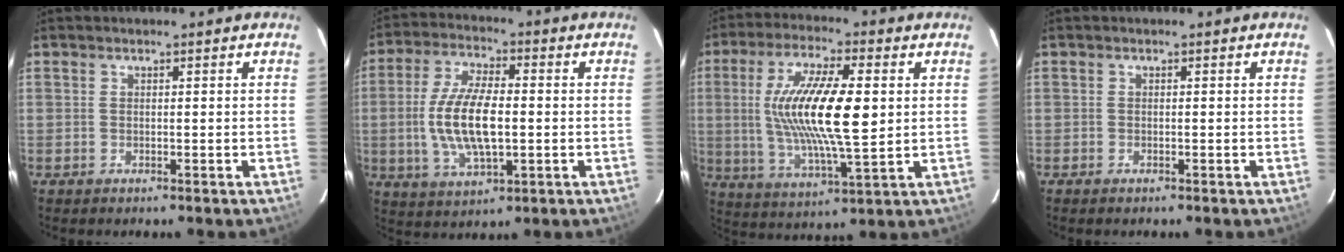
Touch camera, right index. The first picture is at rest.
{"total": 12.7, "force": [-1.1, 5.0, 11.6], "torque": [-0.238, 0.001, -0.018]}
{"total": 17.2, "force": [2.1, 4.6, 16.5], "torque": [-0.309, 0.001, 0.040]}
{"total": 0.5, "force": [-0.4, 0.2, 0.2], "torque": [-0.006, -0.001, -0.009]}